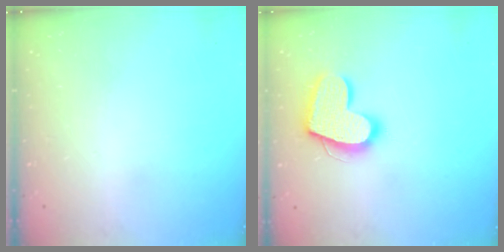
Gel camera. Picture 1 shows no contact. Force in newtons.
{"total": 15.8, "press": 15.7, "slide": 1.4}